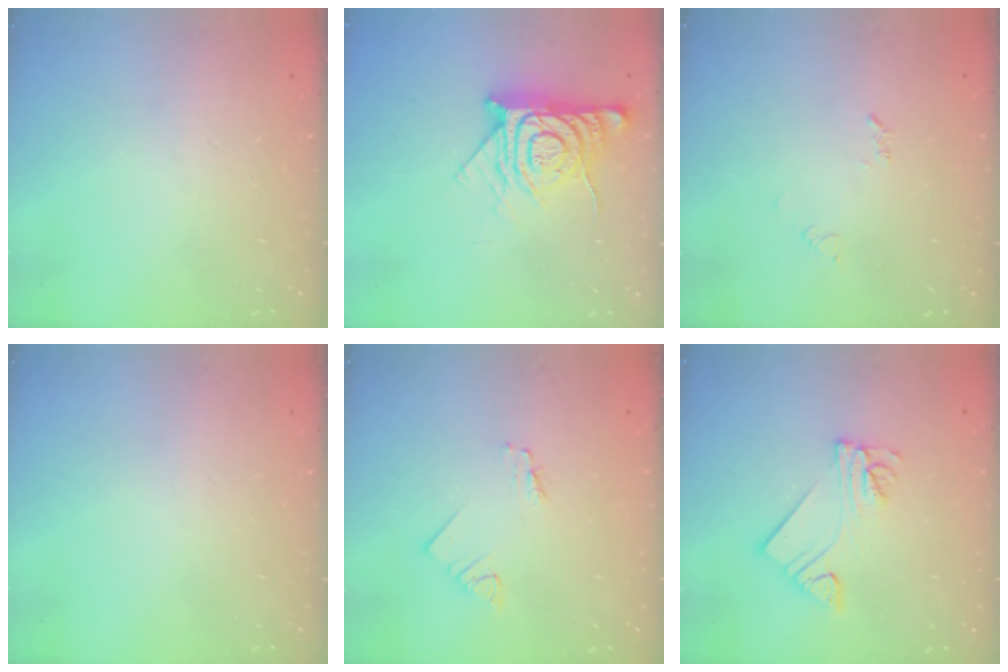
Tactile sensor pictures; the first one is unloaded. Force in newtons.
{"total": 13.0, "press": 13.0, "slide": 1.0}
{"total": 4.1, "press": 4.0, "slide": 0.5}
{"total": 0.0}
{"total": 1.2, "press": 1.2, "slide": 0.1}
{"total": 7.9, "press": 7.9, "slide": 0.8}